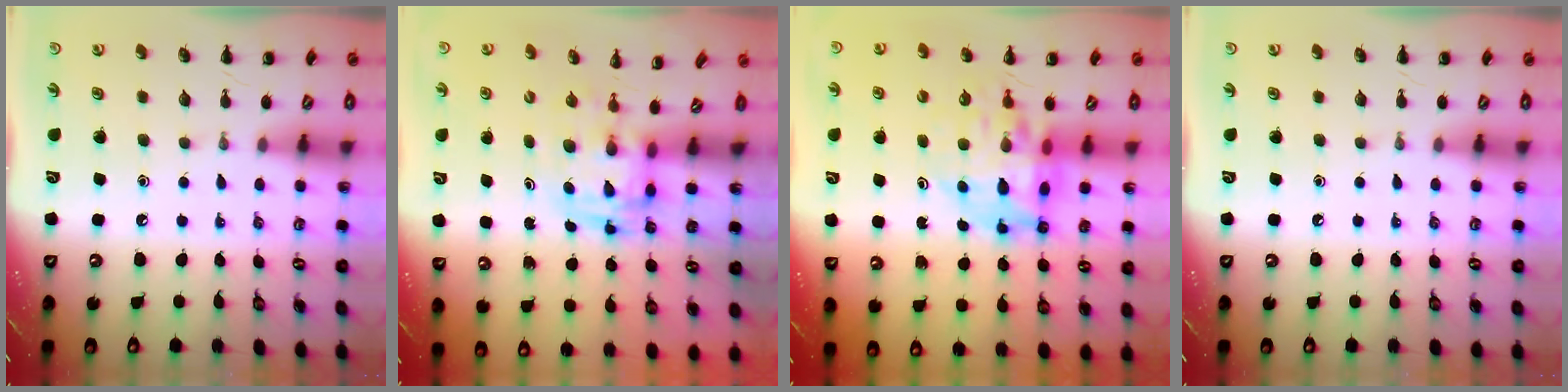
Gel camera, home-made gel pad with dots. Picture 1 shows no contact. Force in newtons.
{"total": 2.9, "press": 2.8, "slide": 0.5}
{"total": 13.5, "press": 13.0, "slide": 3.8}
{"total": 0.0}